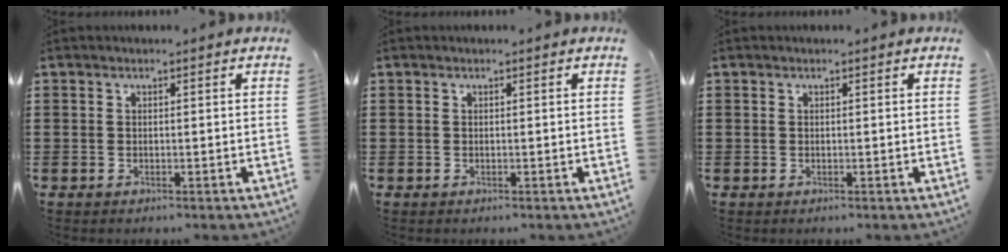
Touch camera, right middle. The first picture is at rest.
{"total": 0.0}
{"total": 0.0}